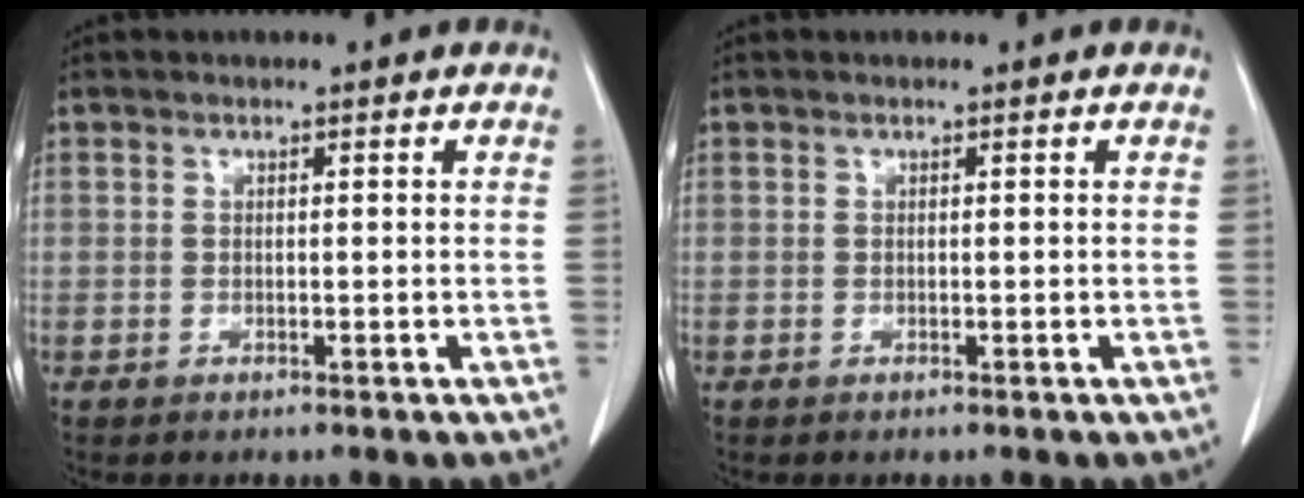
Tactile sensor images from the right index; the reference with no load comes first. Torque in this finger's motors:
{"motor_torque": [0.00, 0.00, 0.00, 0.00]}